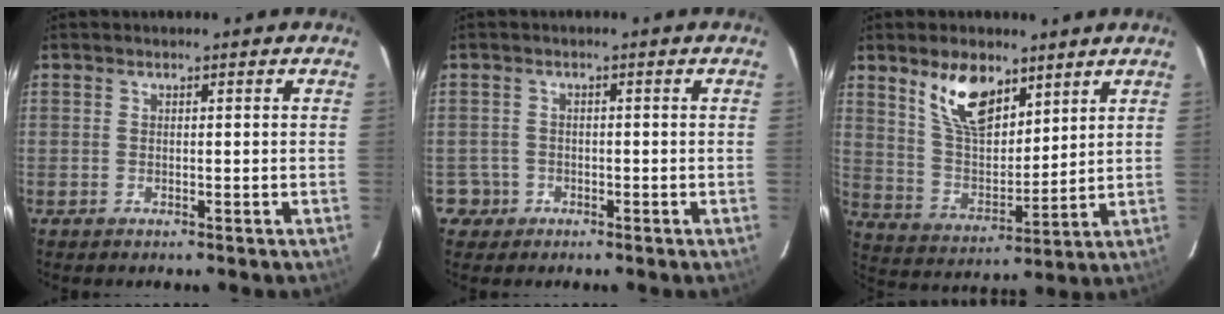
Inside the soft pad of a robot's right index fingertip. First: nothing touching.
{"total": 3.2, "force": [-1.2, 2.9, 0.0], "torque": [0.000, 0.019, -0.018]}
{"total": 12.3, "force": [7.7, 6.0, 7.5], "torque": [-0.136, 0.006, 0.152]}